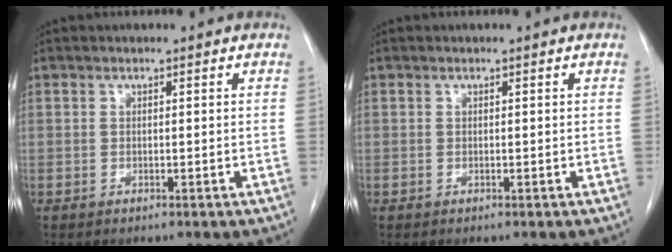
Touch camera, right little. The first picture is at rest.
{"total": 0.0}